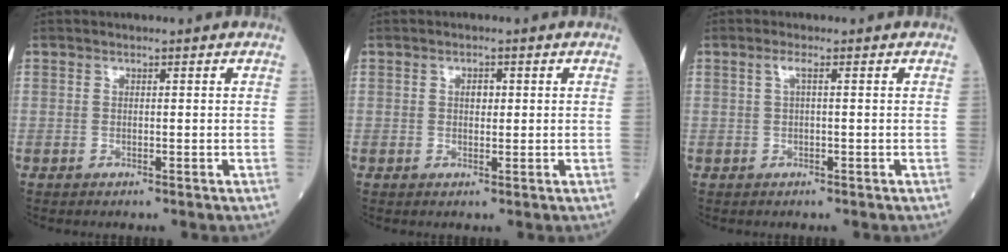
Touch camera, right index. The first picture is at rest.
{"total": 1.5, "force": [0.3, 0.9, 1.2], "torque": [-0.017, 0.001, 0.005]}
{"total": 1.2, "force": [0.3, 0.0, 1.2], "torque": [-0.028, 0.005, 0.006]}